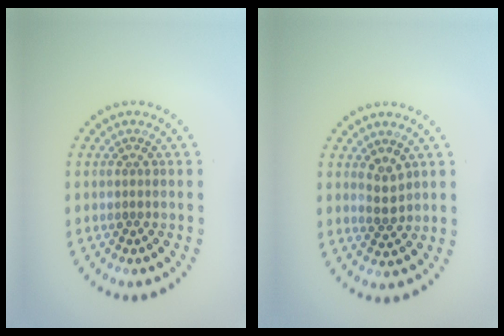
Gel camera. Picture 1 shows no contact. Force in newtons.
{"total": 1.9, "press": 1.7, "slide": 0.7}